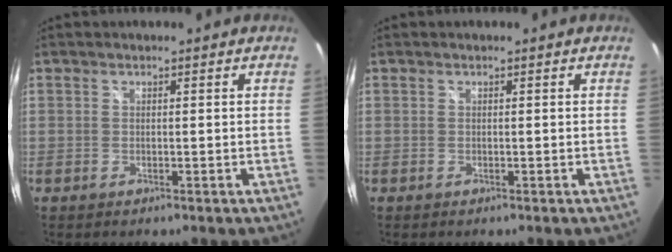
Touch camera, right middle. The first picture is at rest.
{"total": 0.0}